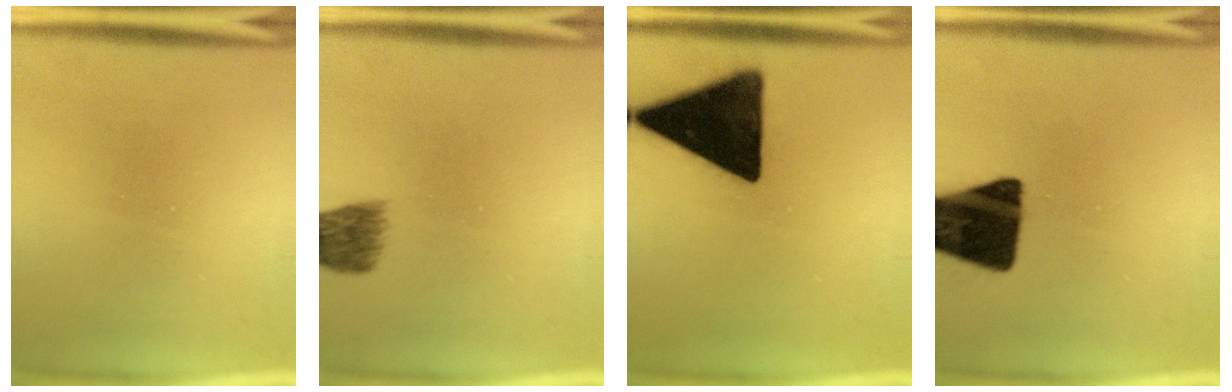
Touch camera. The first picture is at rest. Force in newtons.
{"total": 4.8}
{"total": 17.5}
{"total": 18.0}